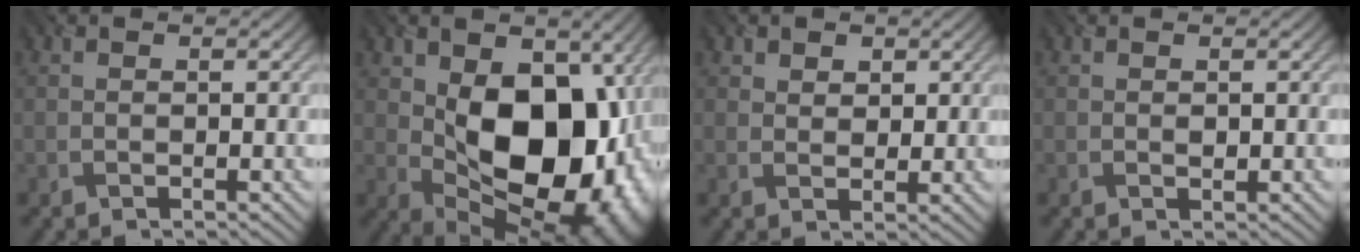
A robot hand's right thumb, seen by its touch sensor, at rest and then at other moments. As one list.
[{"total": 17.7, "force": [0.9, 11.3, 13.6], "torque": [-0.176, -0.021, 0.029]}, {"total": 2.8, "force": [1.7, 2.0, 1.0], "torque": [-0.024, -0.011, 0.034]}, {"total": 0.6, "force": [0.1, 0.4, 0.4], "torque": [-0.006, -0.002, 0.003]}]